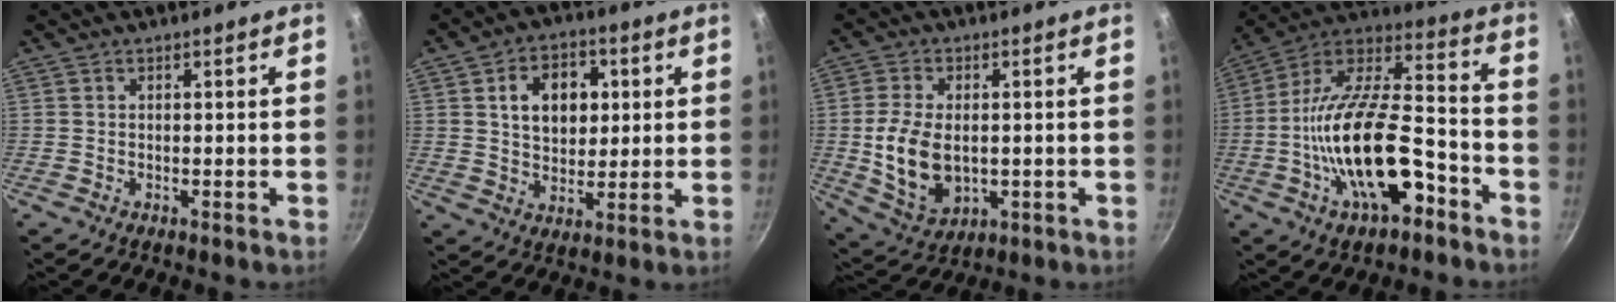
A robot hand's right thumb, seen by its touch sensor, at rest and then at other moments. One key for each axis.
{"total": 11.0, "fx": 2.7, "fy": 7.9, "fz": 7.2, "tx": -0.075, "ty": 0.001, "tz": 0.042}
{"total": 12.1, "fx": -0.4, "fy": 7.7, "fz": 9.2, "tx": -0.169, "ty": -0.007, "tz": 0.007}
{"total": 23.4, "fx": -8.2, "fy": 10.3, "fz": 19.4, "tx": -0.324, "ty": 0.051, "tz": -0.149}